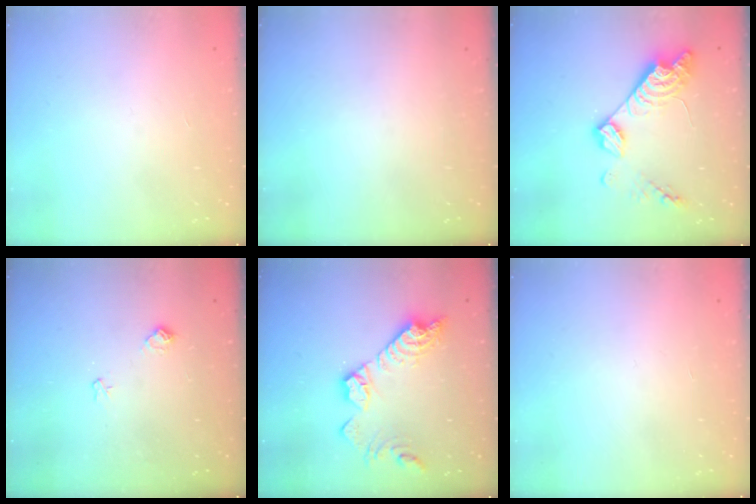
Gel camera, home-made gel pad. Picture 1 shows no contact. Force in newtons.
{"total": 0.0}
{"total": 14.5, "press": 14.5, "slide": 1.0}
{"total": 7.8, "press": 7.8, "slide": 0.8}
{"total": 15.8, "press": 15.7, "slide": 1.1}
{"total": 0.0}